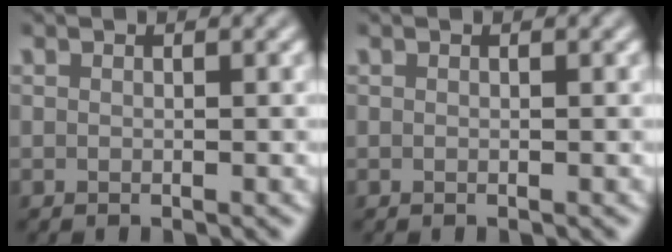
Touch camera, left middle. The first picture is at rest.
{"total": 0.0}